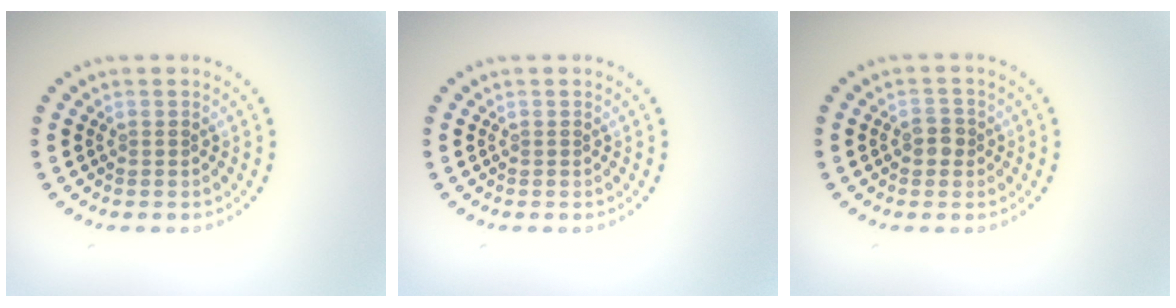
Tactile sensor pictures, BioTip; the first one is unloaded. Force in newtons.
{"total": 0.0}
{"total": 1.7, "press": 1.7, "slide": 0.4}